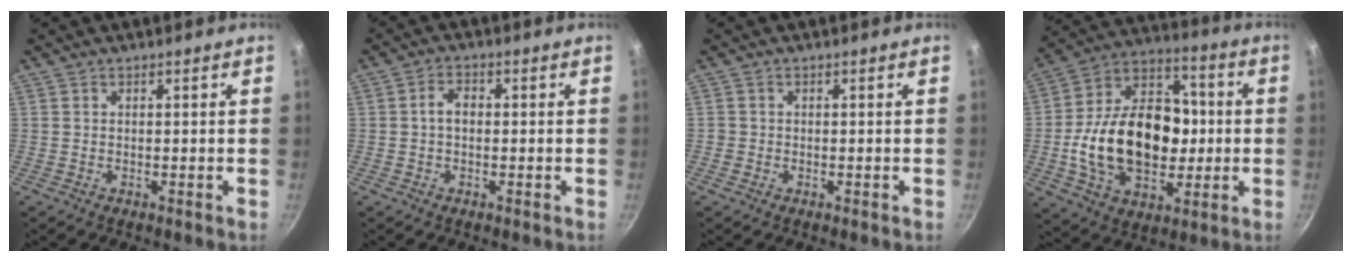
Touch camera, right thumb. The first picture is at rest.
{"total": 3.1, "force": [-0.1, 2.1, 2.3], "torque": [-0.034, 0.012, -0.005]}
{"total": 0.9, "force": [-0.3, 0.8, 0.2], "torque": [-0.002, 0.001, -0.008]}
{"total": 24.4, "force": [-1.8, 16.9, 17.5], "torque": [-0.264, 0.037, -0.032]}